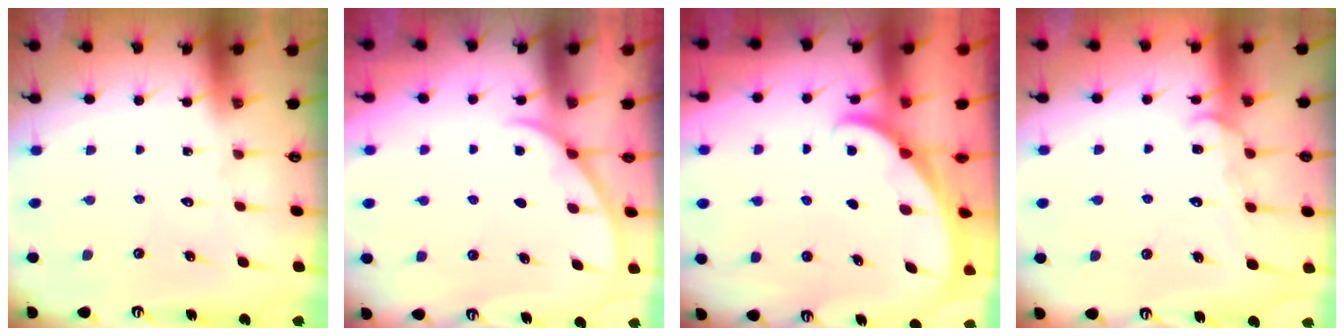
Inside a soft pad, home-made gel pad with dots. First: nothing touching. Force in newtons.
{"total": 1.9, "press": 1.9, "slide": 0.2}
{"total": 1.9, "press": 1.9, "slide": 0.1}
{"total": 12.5, "press": 12.5, "slide": 0.9}